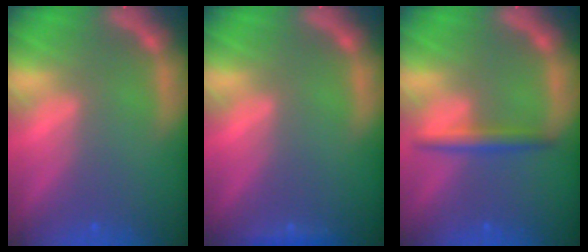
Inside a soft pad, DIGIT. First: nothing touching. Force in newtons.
{"total": 0.9}
{"total": 2.5}